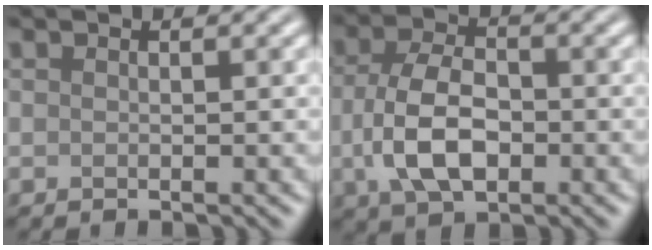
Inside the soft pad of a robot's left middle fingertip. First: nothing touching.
{"total": 6.2, "force": [-1.2, 3.6, 4.9], "torque": [-0.105, -0.002, -0.026]}